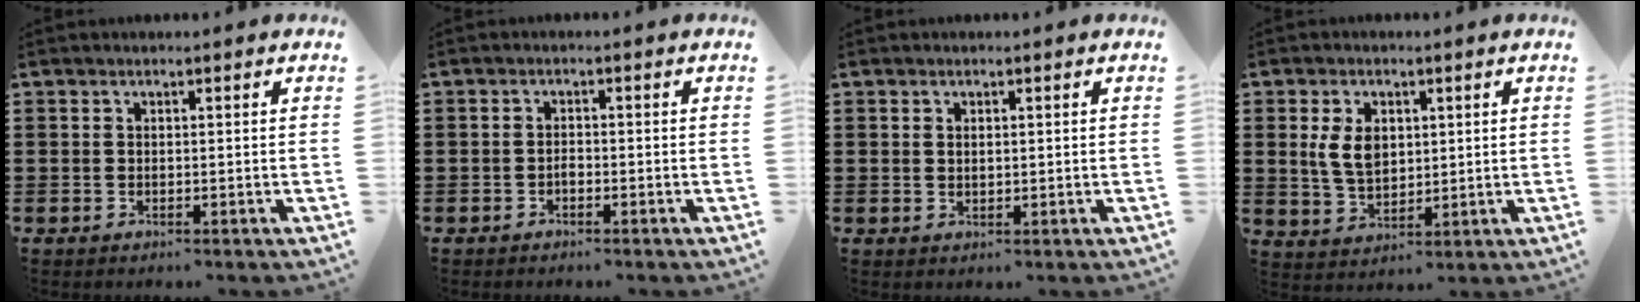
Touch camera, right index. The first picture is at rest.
{"total": 1.1, "force": [-0.6, 0.6, 0.6], "torque": [-0.014, -0.002, -0.012]}
{"total": 0.7, "force": [0.3, 0.3, 0.5], "torque": [-0.012, 0.001, 0.006]}
{"total": 6.1, "force": [1.2, 3.9, 4.6], "torque": [-0.105, 0.002, 0.016]}